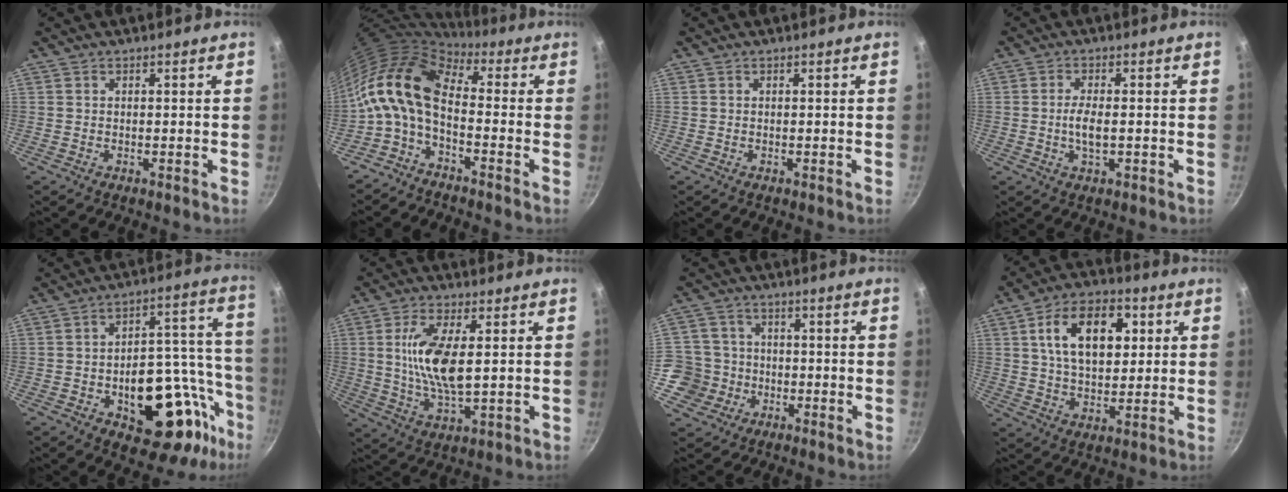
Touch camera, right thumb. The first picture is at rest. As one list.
[{"total": 13.3, "force": [-1.8, 7.2, 11.1], "torque": [-0.214, 0.032, -0.052]}, {"total": 0.0}, {"total": 4.2, "force": [-0.5, 1.7, 3.8], "torque": [-0.072, 0.004, -0.011]}, {"total": 25.9, "force": [-9.2, 15.0, 19.0], "torque": [-0.181, 0.052, -0.118]}, {"total": 11.9, "force": [1.8, 4.7, 10.8], "torque": [-0.208, -0.008, 0.036]}, {"total": 9.0, "force": [-2.4, 8.5, 1.6], "torque": [0.000, 0.032, -0.051]}, {"total": 15.3, "force": [4.1, 9.4, 11.4], "torque": [-0.157, 0.000, 0.063]}]